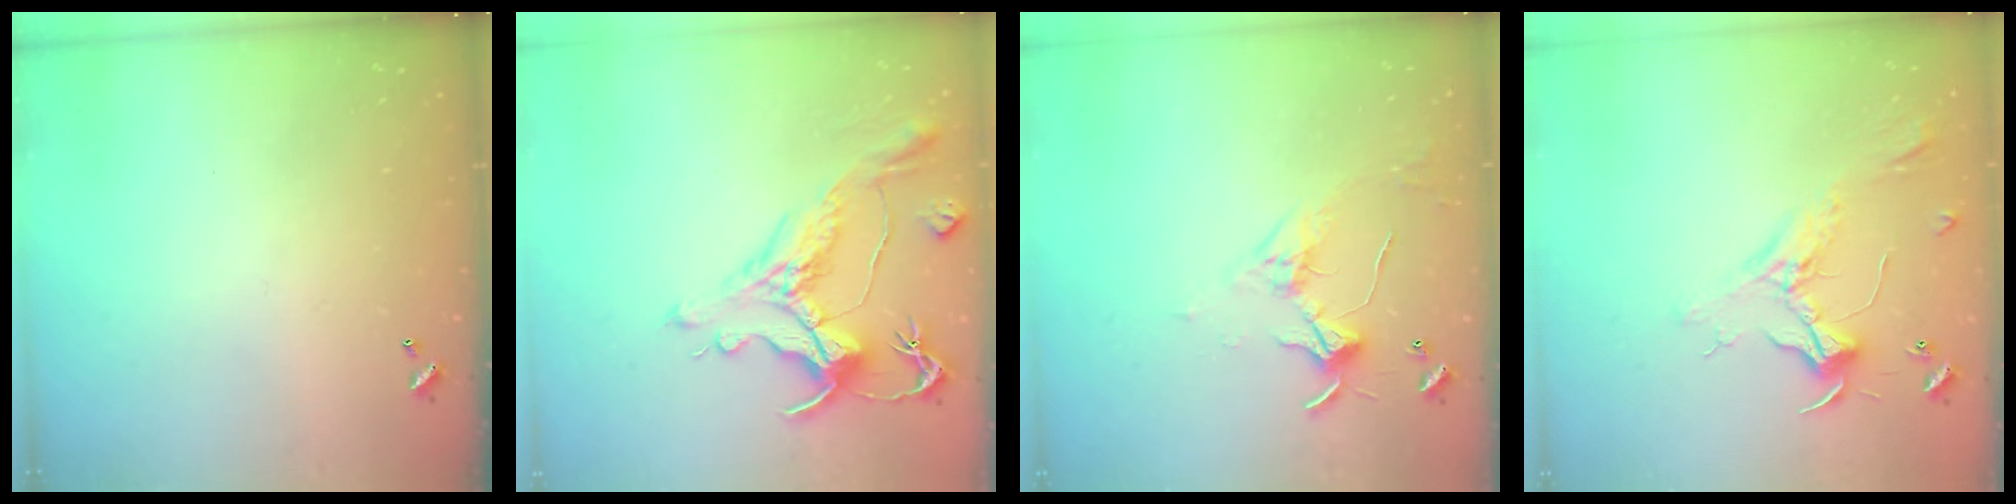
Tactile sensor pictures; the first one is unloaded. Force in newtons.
{"total": 2.2, "press": 1.7, "slide": 1.4}
{"total": 4.2, "press": 4.2, "slide": 0.4}
{"total": 2.3, "press": 2.2, "slide": 0.8}